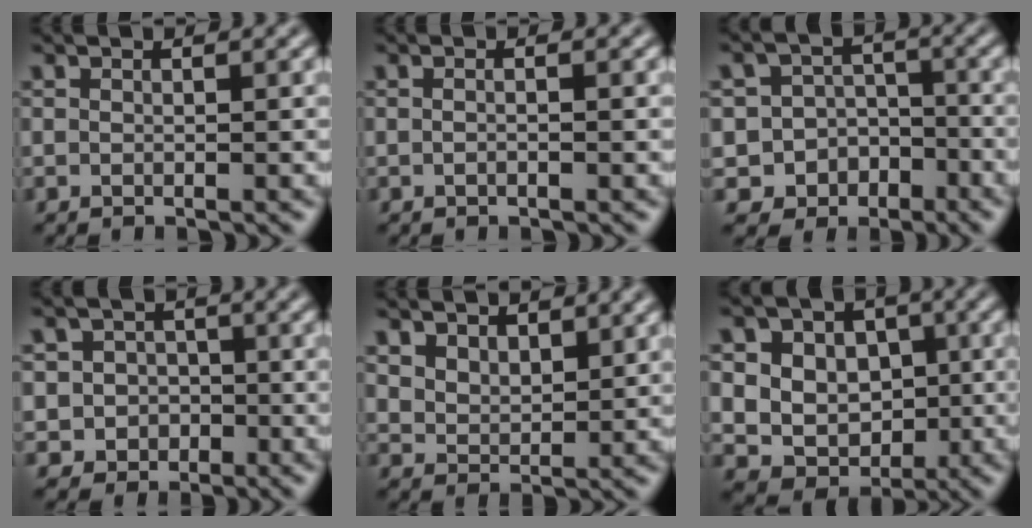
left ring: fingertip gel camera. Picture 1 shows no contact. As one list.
[{"total": 1.1, "force": [0.1, 0.4, 1.1], "torque": [-0.005, -0.012, -0.008]}, {"total": 6.2, "force": [-3.5, 5.1, 0.8], "torque": [0.006, -0.003, -0.072]}, {"total": 3.6, "force": [-1.0, 3.4, 0.6], "torque": [0.016, 0.003, -0.032]}, {"total": 3.4, "force": [2.4, 1.9, 1.4], "torque": [-0.036, -0.006, 0.049]}, {"total": 10.9, "force": [2.4, 9.4, 4.9], "torque": [-0.094, 0.027, 0.032]}]